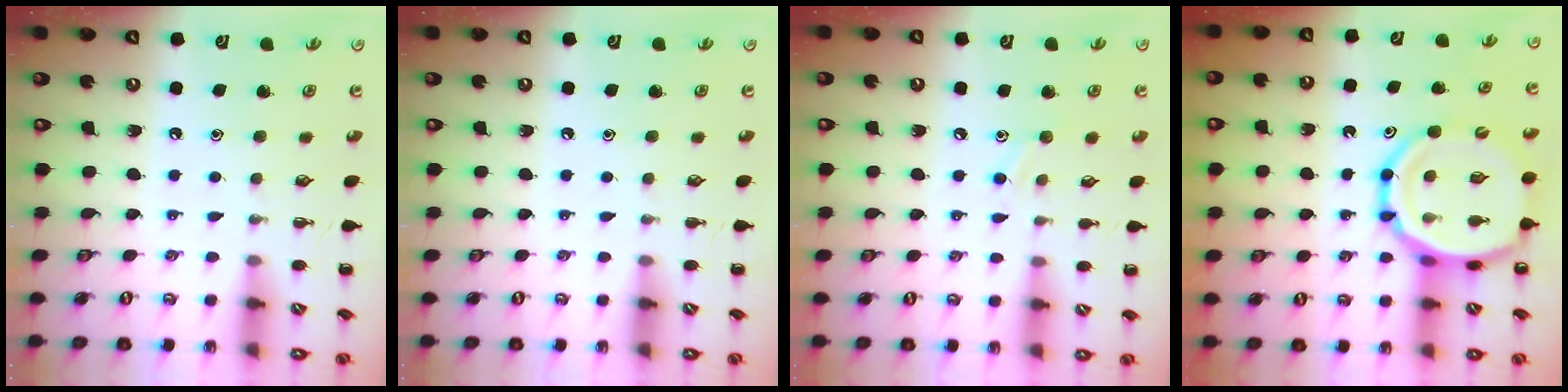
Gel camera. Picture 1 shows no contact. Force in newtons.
{"total": 0.0}
{"total": 7.6, "press": 7.4, "slide": 1.8}
{"total": 17.5, "press": 17.0, "slide": 4.2}